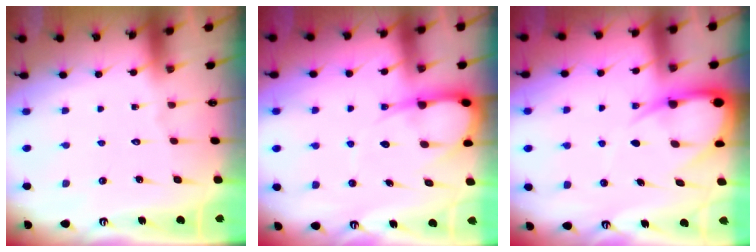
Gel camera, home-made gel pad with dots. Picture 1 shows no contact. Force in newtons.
{"total": 7.7, "press": 7.6, "slide": 1.1}
{"total": 9.9, "press": 9.8, "slide": 1.0}